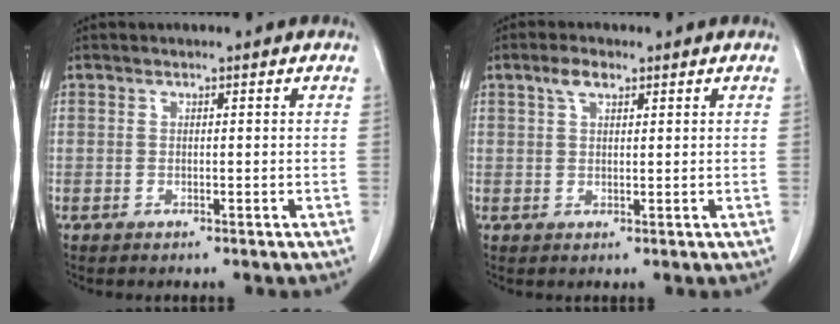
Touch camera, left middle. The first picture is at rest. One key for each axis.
{"total": 2.7, "fx": 1.7, "fy": 1.0, "fz": 1.8, "tx": -0.041, "ty": 0.008, "tz": 0.035}